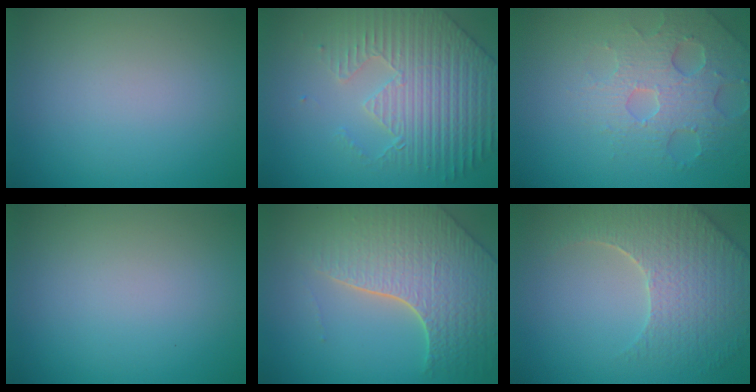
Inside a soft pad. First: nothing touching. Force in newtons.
{"total": 5.1, "press": 4.8, "slide": 1.6}
{"total": 4.1, "press": 4.0, "slide": 0.9}
{"total": 0.0}
{"total": 7.5, "press": 5.7, "slide": 4.9}
{"total": 5.4, "press": 4.8, "slide": 2.5}